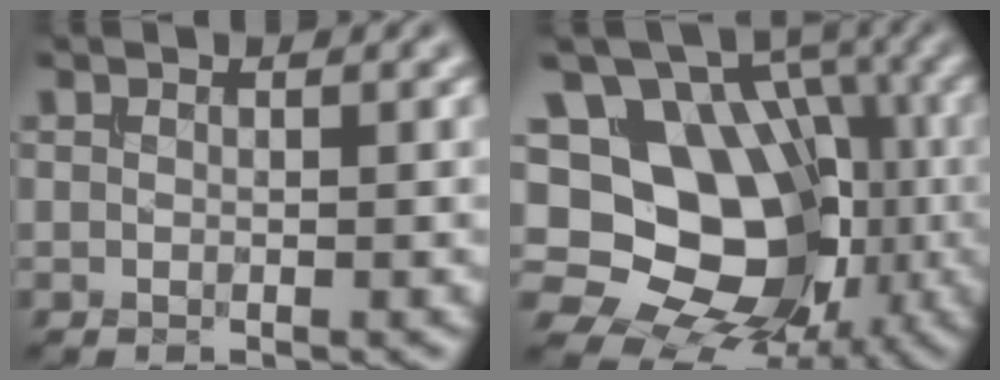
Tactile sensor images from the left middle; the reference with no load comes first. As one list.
[{"total": 16.6, "force": [-0.5, 13.2, 10.0], "torque": [-0.147, 0.006, -0.008]}]